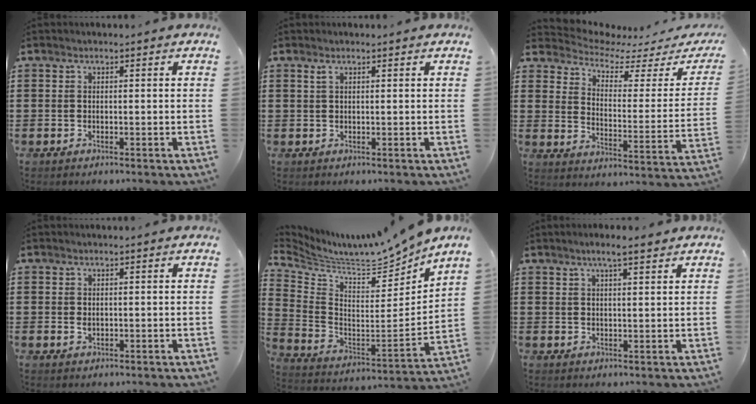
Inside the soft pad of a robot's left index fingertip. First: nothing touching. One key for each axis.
{"total": 1.0, "fx": 0.6, "fy": 0.3, "fz": 0.7, "tx": -0.016, "ty": 0.002, "tz": 0.010}
{"total": 3.8, "fx": 3.4, "fy": 1.2, "fz": 1.2, "tx": -0.047, "ty": -0.026, "tz": 0.051}
{"total": 0.8, "fx": 0.2, "fy": 0.5, "fz": 0.6, "tx": -0.012, "ty": 0.003, "tz": 0.003}
{"total": 6.7, "fx": 6.6, "fy": -0.1, "fz": 1.2, "tx": -0.050, "ty": -0.075, "tz": 0.098}
{"total": 3.5, "fx": 2.7, "fy": 0.4, "fz": 2.2, "tx": -0.047, "ty": 0.004, "tz": 0.047}